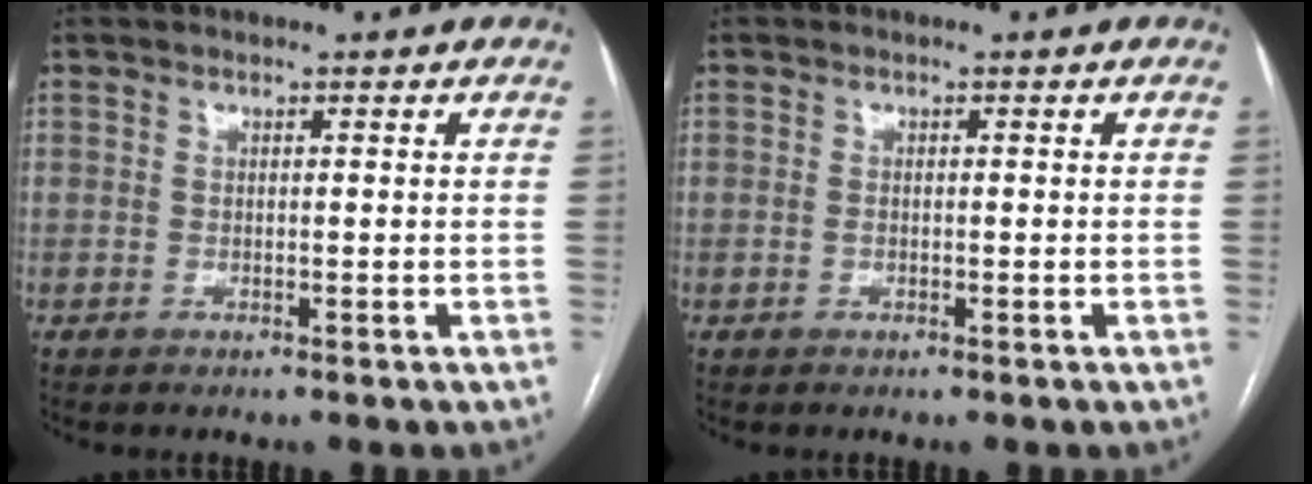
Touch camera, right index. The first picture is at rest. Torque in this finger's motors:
{"motor_torque": [-0.08, -0.03, -0.02, 0.00]}